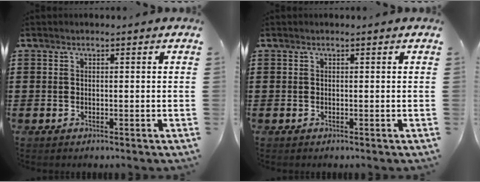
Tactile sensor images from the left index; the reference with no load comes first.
{"total": 0.0}